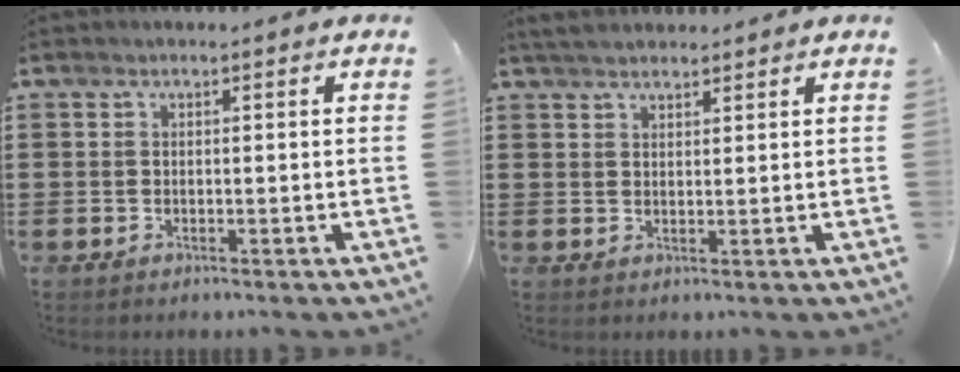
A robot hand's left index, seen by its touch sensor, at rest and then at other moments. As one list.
[{"total": 3.0, "force": [2.7, 0.8, 1.1], "torque": [-0.029, 0.002, 0.051]}]